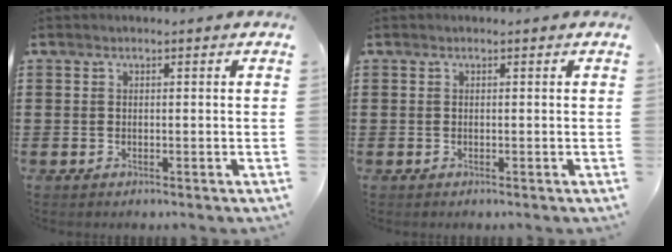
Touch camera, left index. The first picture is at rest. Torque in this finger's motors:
{"motor_torque": [-0.01, -0.01, 0.00, 0.00]}